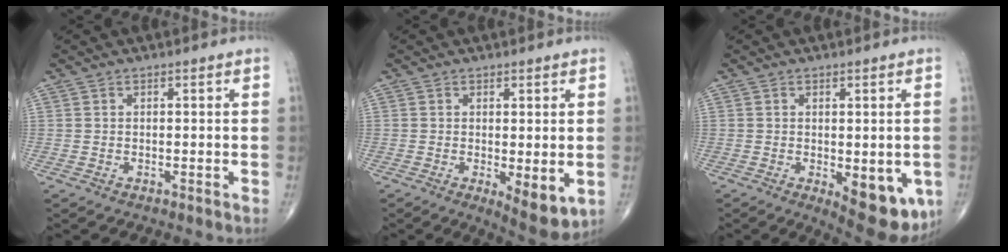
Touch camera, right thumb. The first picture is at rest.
{"total": 6.7, "force": [-1.2, 2.4, 6.1], "torque": [-0.084, -0.021, -0.013]}
{"total": 11.3, "force": [-3.2, 4.9, 9.6], "torque": [-0.102, -0.015, -0.029]}